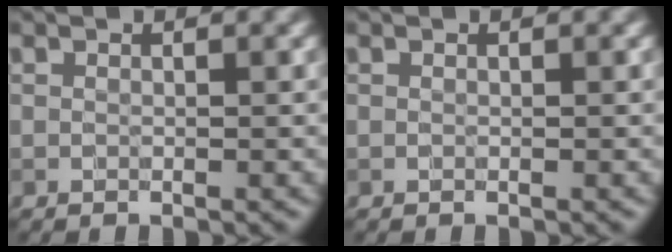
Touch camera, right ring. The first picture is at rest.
{"total": 0.0}